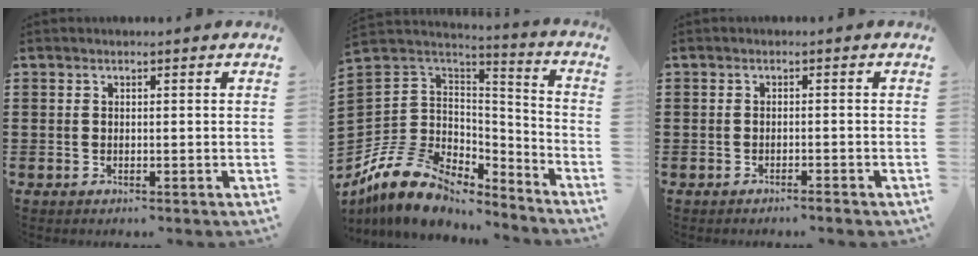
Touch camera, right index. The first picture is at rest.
{"total": 12.1, "force": [-7.3, 8.2, 5.0], "torque": [-0.142, 0.015, -0.136]}
{"total": 1.1, "force": [-1.0, -0.1, 0.5], "torque": [-0.010, -0.002, -0.019]}